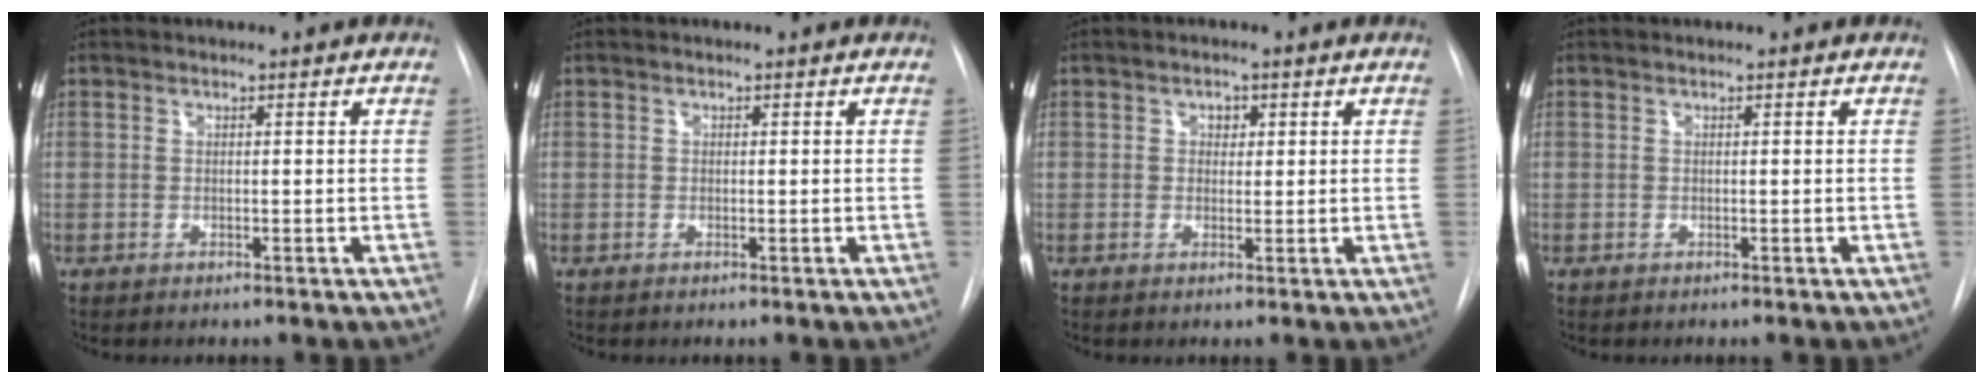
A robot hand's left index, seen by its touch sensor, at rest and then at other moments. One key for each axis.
{"total": 0.0}
{"total": 1.9, "fx": 0.6, "fy": 1.5, "fz": 1.1, "tx": -0.011, "ty": 0.002, "tz": 0.006}
{"total": 0.0}